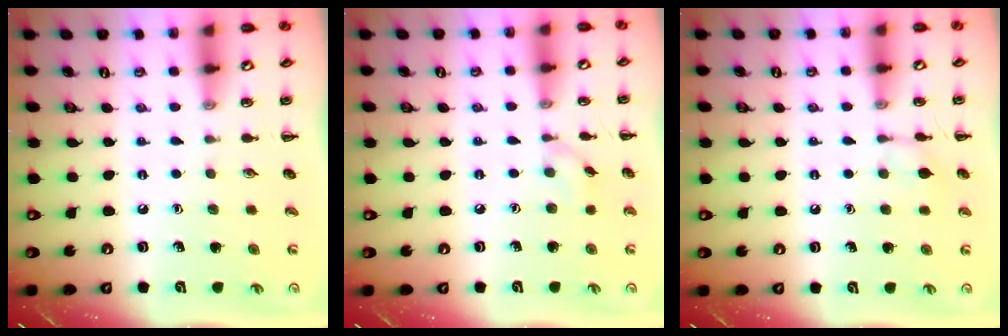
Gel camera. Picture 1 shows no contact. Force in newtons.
{"total": 3.6, "press": 3.3, "slide": 1.5}
{"total": 6.5, "press": 6.4, "slide": 0.7}